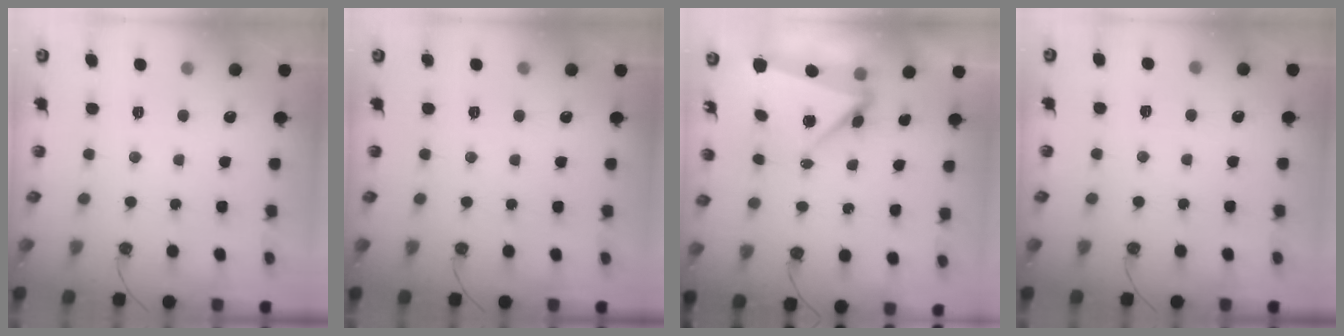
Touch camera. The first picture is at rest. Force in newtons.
{"total": 0.0}
{"total": 6.8, "press": 6.7, "slide": 1.3}
{"total": 2.5, "press": 1.8, "slide": 1.7}